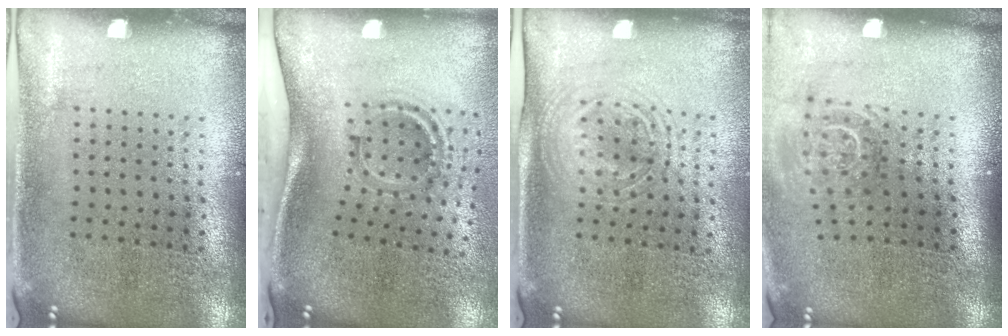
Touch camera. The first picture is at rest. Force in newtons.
{"total": 1.6, "press": 1.1, "slide": 1.1}
{"total": 1.5, "press": 1.3, "slide": 0.6}
{"total": 1.7, "press": 1.2, "slide": 1.2}